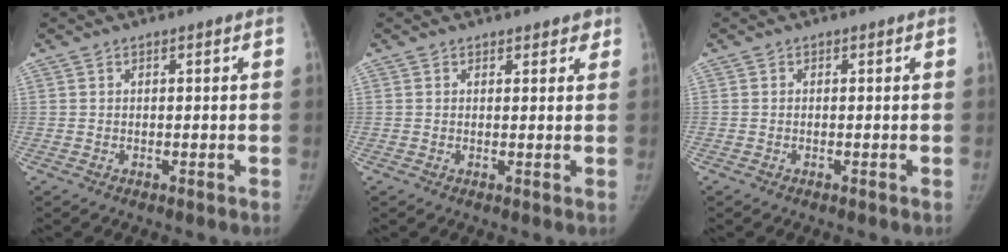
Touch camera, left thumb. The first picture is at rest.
{"total": 1.9, "force": [1.4, 1.1, 0.7], "torque": [0.013, -0.005, 0.012]}
{"total": 0.0}